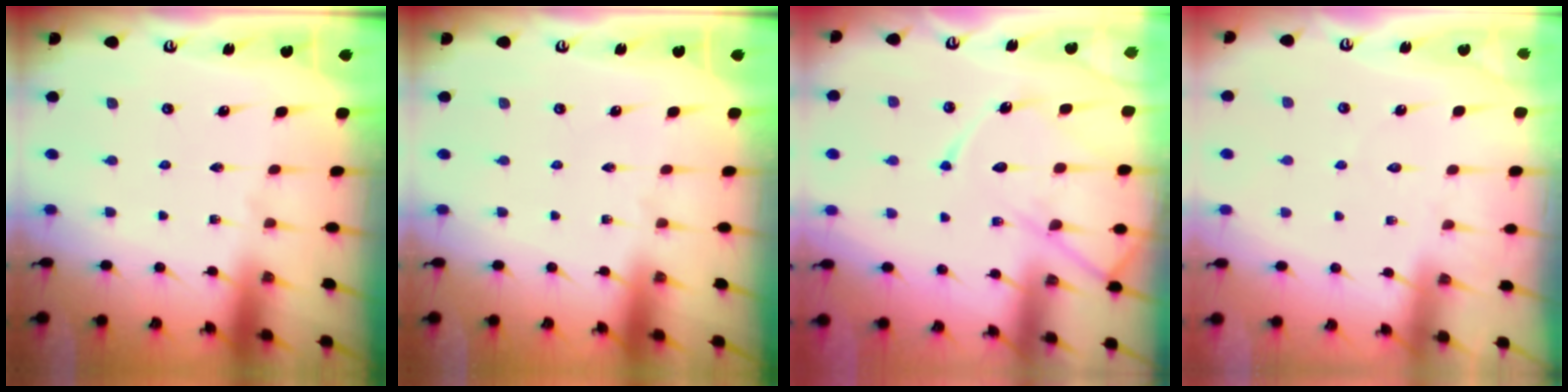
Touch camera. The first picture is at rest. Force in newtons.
{"total": 0.0}
{"total": 13.0, "press": 12.9, "slide": 1.3}
{"total": 4.5, "press": 4.4, "slide": 0.6}